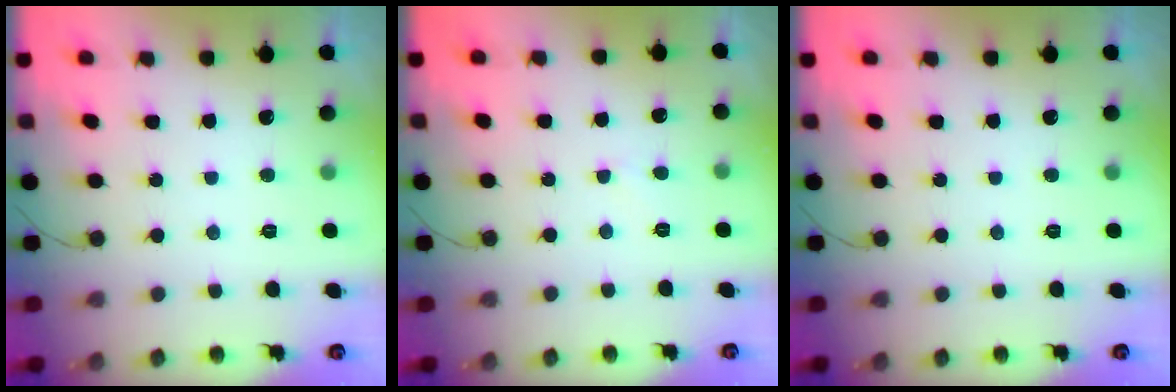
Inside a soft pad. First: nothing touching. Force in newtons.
{"total": 3.0, "press": 3.0, "slide": 0.3}
{"total": 0.0}